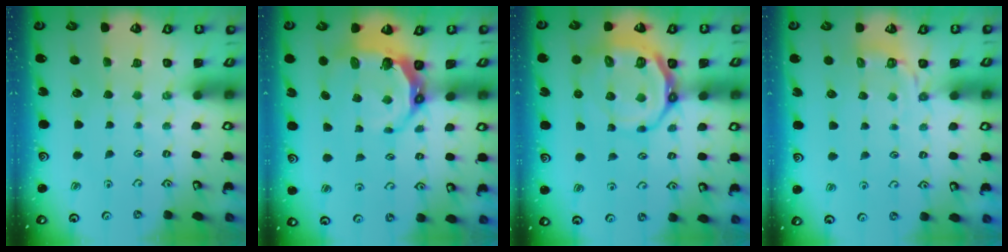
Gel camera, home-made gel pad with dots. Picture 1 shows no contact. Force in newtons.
{"total": 6.4, "press": 5.0, "slide": 4.0}
{"total": 14.4, "press": 14.0, "slide": 3.4}
{"total": 4.0, "press": 3.6, "slide": 1.7}